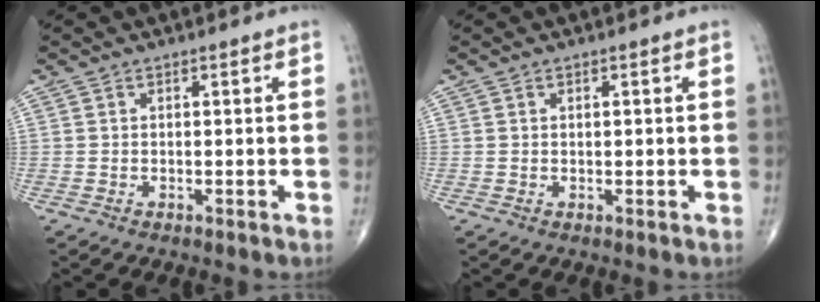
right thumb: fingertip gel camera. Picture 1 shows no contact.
{"total": 0.6, "force": [0.2, 0.3, 0.5], "torque": [-0.008, -0.001, 0.003]}